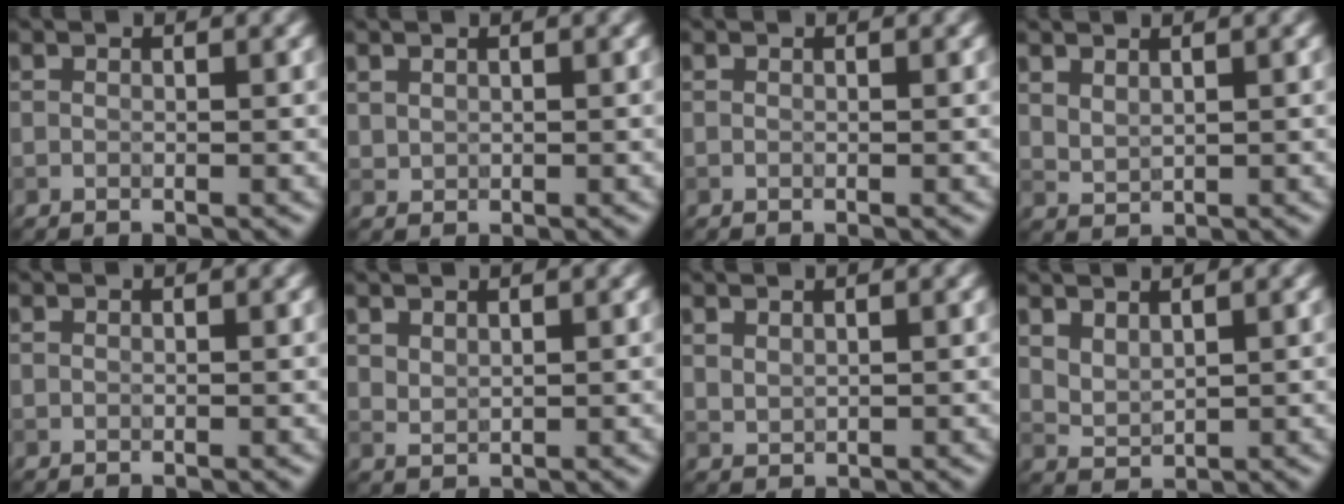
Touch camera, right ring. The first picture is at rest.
{"total": 0.7, "force": [0.5, 0.5, 0.1], "torque": [-0.002, -0.002, 0.017]}
{"total": 0.0}
{"total": 1.3, "force": [1.1, 0.5, 0.5], "torque": [-0.015, -0.001, 0.028]}
{"total": 0.0}
{"total": 1.2, "force": [1.0, 0.4, 0.4], "torque": [-0.013, -0.002, 0.025]}
{"total": 1.0, "force": [0.8, 0.4, 0.3], "torque": [-0.011, -0.002, 0.023]}
{"total": 2.0, "force": [1.5, 0.9, 1.0], "torque": [-0.023, -0.001, 0.035]}